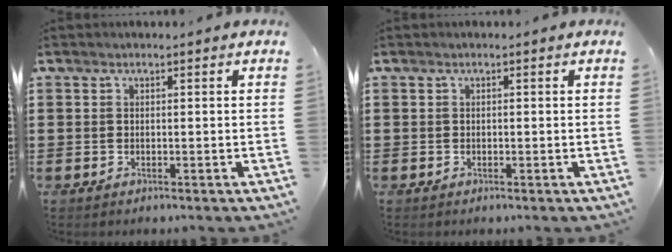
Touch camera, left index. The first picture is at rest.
{"total": 0.0}